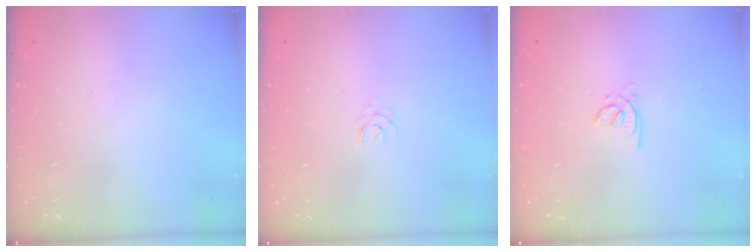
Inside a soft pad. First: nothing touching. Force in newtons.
{"total": 1.5, "press": 1.5, "slide": 0.2}
{"total": 1.4, "press": 1.4, "slide": 0.2}